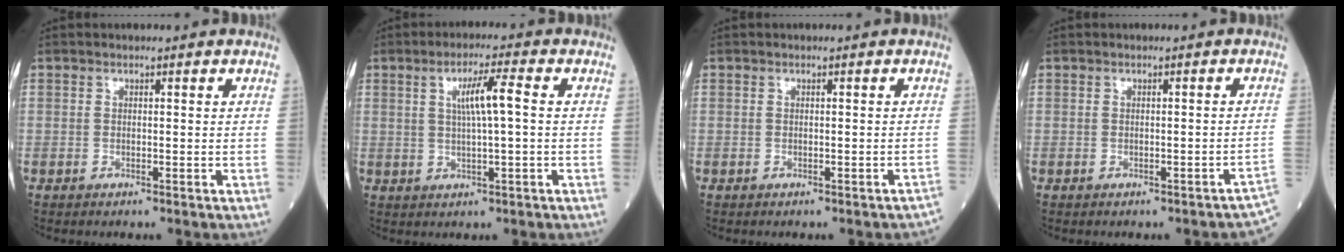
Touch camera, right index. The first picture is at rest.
{"total": 5.6, "force": [1.1, 0.0, 5.4], "torque": [-0.098, 0.005, 0.019]}
{"total": 1.5, "force": [-1.3, 0.1, 0.7], "torque": [-0.005, 0.004, -0.014]}
{"total": 2.4, "force": [-2.1, 0.3, 1.2], "torque": [-0.003, 0.003, -0.019]}